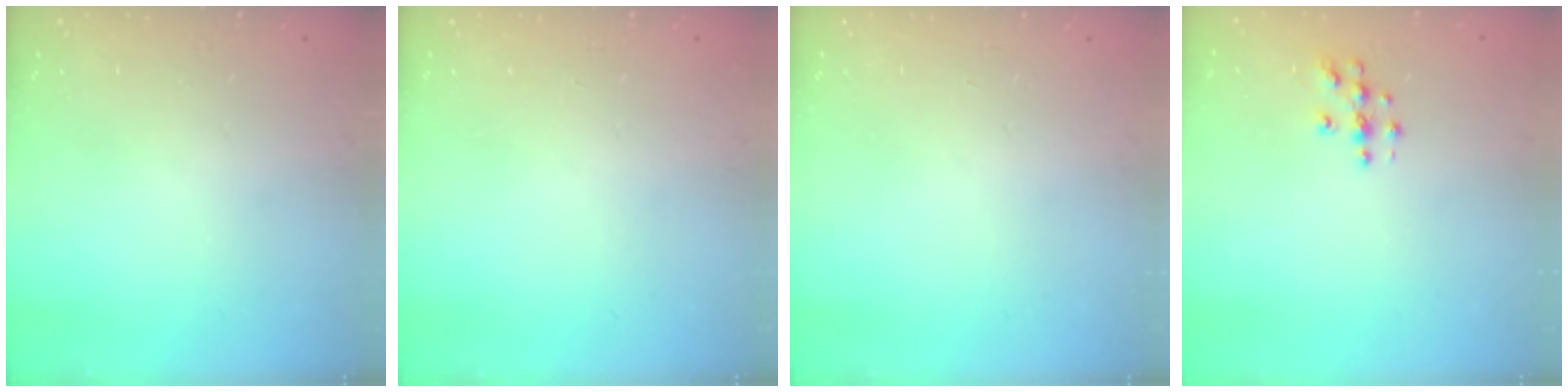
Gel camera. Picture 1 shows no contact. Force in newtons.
{"total": 0.0}
{"total": 0.0}
{"total": 3.9, "press": 3.9, "slide": 0.3}